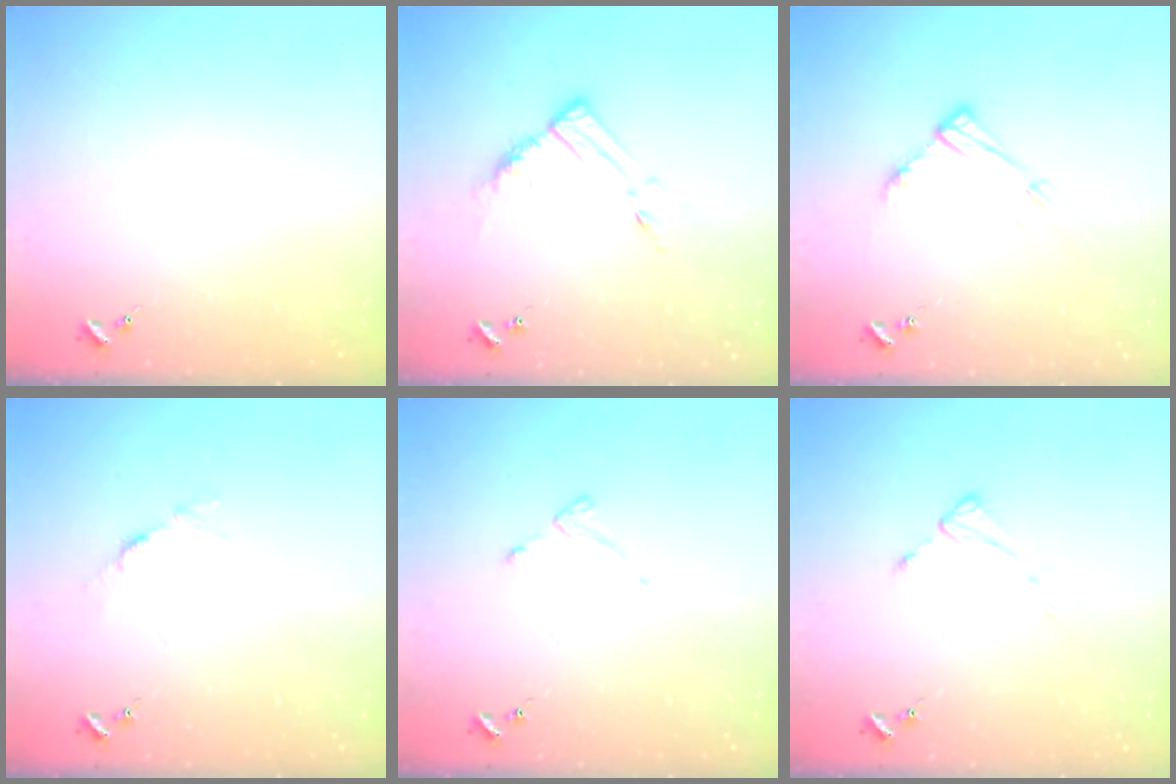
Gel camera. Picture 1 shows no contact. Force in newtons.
{"total": 8.8, "press": 8.8, "slide": 0.6}
{"total": 11.0, "press": 11.0, "slide": 0.8}
{"total": 3.4, "press": 3.4, "slide": 0.4}
{"total": 2.7, "press": 2.6, "slide": 0.5}
{"total": 2.6, "press": 2.6, "slide": 0.4}